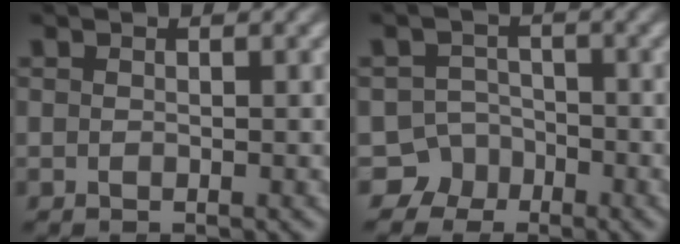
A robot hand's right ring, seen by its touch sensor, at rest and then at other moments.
{"total": 7.6, "force": [-3.7, 6.6, 1.1], "torque": [-0.027, -0.026, -0.067]}